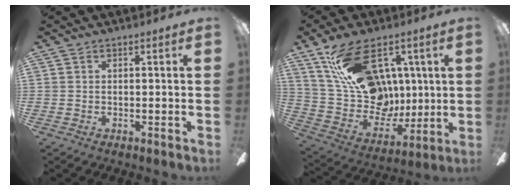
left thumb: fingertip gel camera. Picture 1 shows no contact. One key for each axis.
{"total": 22.6, "fx": 10.6, "fy": 14.3, "fz": 14.0, "tx": -0.267, "ty": -0.047, "tz": 0.195}